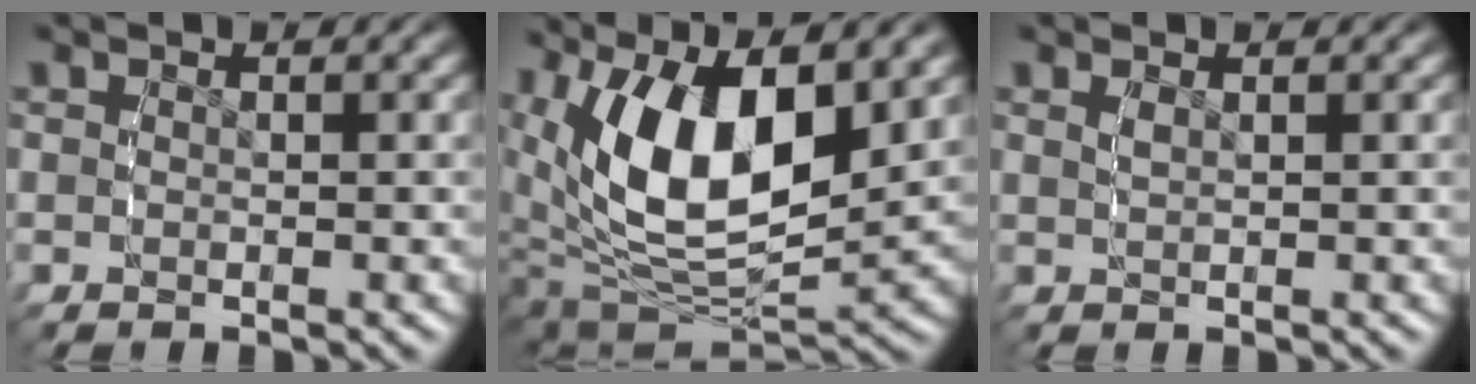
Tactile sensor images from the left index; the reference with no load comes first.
{"total": 11.4, "force": [1.3, 6.5, 9.3], "torque": [-0.191, -0.039, 0.049]}
{"total": 0.9, "force": [0.6, -0.7, 0.3], "torque": [-0.009, -0.002, 0.016]}